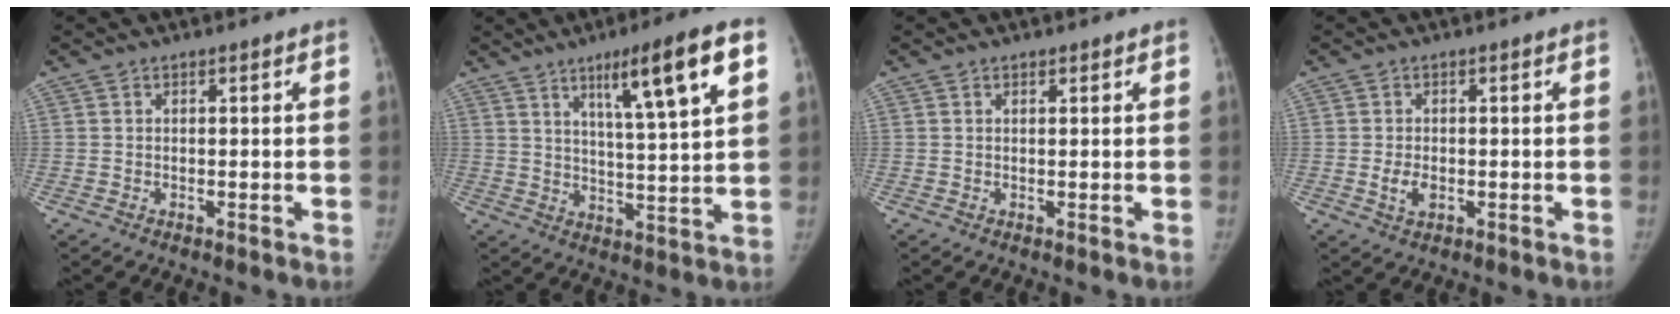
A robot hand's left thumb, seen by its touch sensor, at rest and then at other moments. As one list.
[{"total": 13.5, "force": [6.5, 1.3, 11.7], "torque": [-0.184, -0.021, 0.103]}, {"total": 0.6, "force": [0.5, 0.2, 0.3], "torque": [-0.008, -0.003, 0.007]}, {"total": 3.0, "force": [-0.5, 1.8, 2.3], "torque": [-0.044, -0.003, -0.005]}]